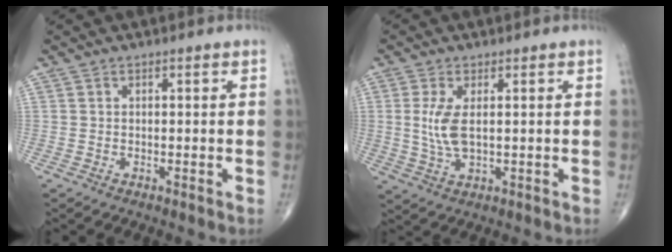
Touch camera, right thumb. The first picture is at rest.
{"total": 6.0, "force": [0.7, 2.6, 5.4], "torque": [-0.121, -0.009, 0.017]}